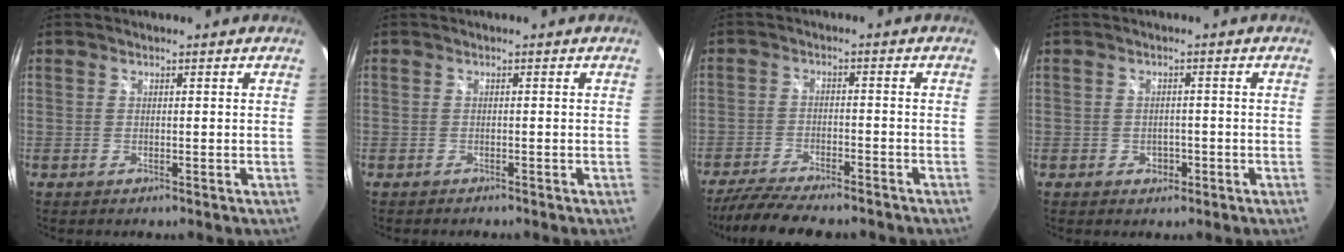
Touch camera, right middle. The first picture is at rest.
{"total": 1.3, "force": [-1.2, 0.3, 0.3], "torque": [-0.009, -0.008, -0.020]}
{"total": 13.3, "force": [-11.4, 2.8, 6.3], "torque": [-0.135, -0.031, -0.181]}
{"total": 2.4, "force": [-1.1, 2.0, 0.8], "torque": [-0.014, -0.001, -0.015]}